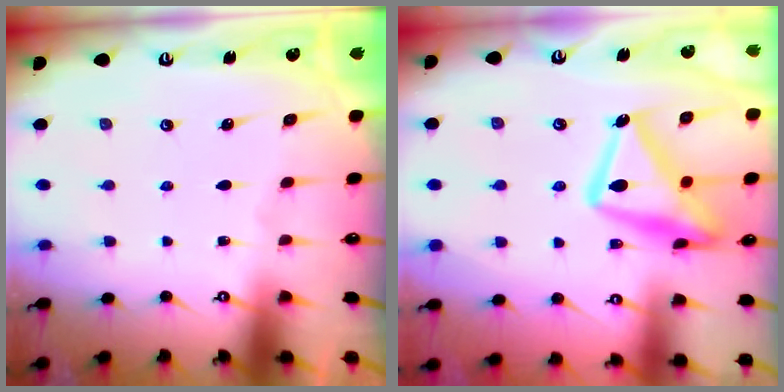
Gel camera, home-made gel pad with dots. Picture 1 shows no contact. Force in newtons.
{"total": 19.2, "press": 19.2, "slide": 1.2}